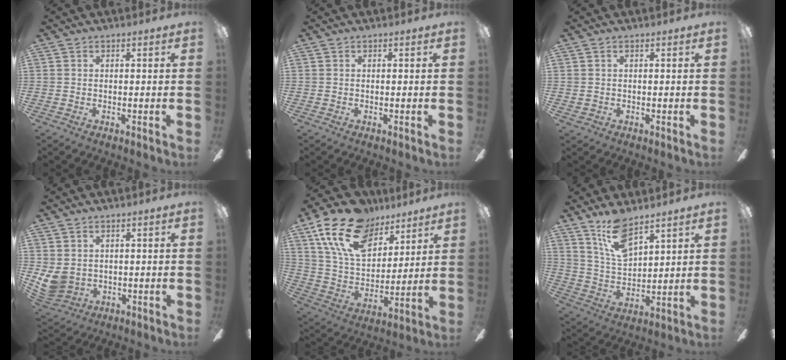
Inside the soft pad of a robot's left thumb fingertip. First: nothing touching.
{"total": 0.0}
{"total": 0.7, "force": [0.2, 0.6, 0.3], "torque": [-0.007, 0.004, 0.003]}
{"total": 5.5, "force": [1.6, 4.5, 2.7], "torque": [-0.076, -0.008, 0.033]}
{"total": 20.1, "force": [12.2, 11.6, 10.9], "torque": [-0.213, -0.049, 0.224]}
{"total": 11.5, "force": [8.5, 4.3, 6.4], "torque": [-0.130, -0.034, 0.157]}